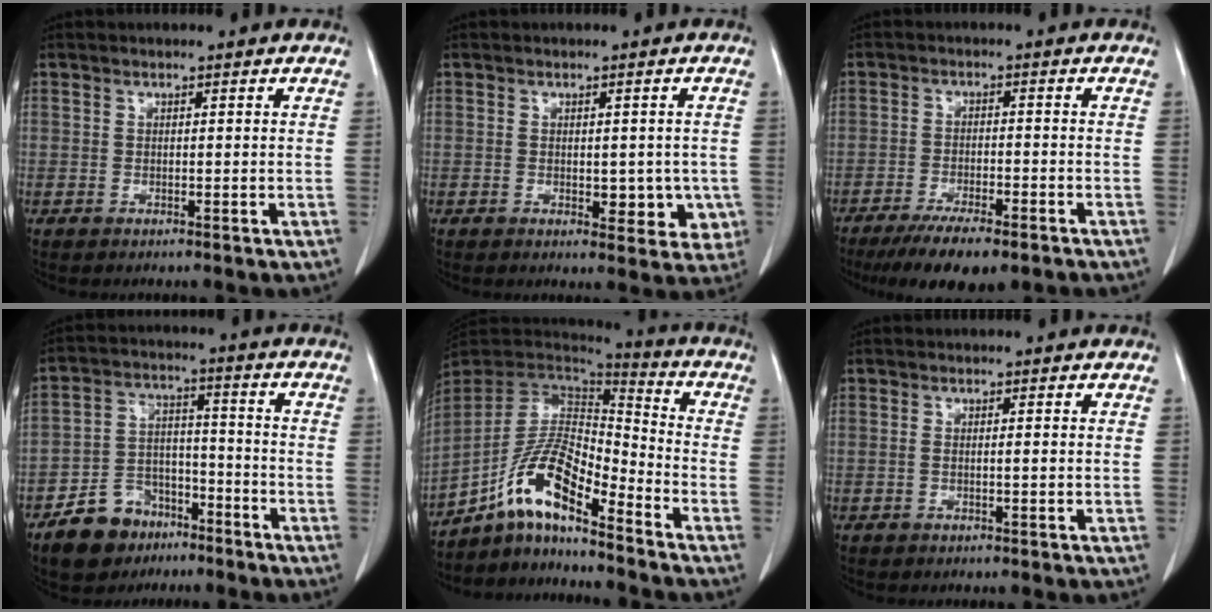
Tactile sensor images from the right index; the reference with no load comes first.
{"total": 5.5, "force": [-0.9, 3.3, 4.4], "torque": [-0.030, -0.002, -0.004]}
{"total": 10.4, "force": [-7.7, 2.1, 6.6], "torque": [-0.098, -0.017, -0.115]}
{"total": 9.5, "force": [-6.4, 6.3, 3.1], "torque": [-0.064, 0.015, -0.107]}
{"total": 12.5, "force": [-8.0, 2.8, 9.1], "torque": [-0.182, 0.019, -0.145]}
{"total": 0.7, "force": [-0.1, 0.0, 0.7], "torque": [-0.014, 0.002, 0.001]}